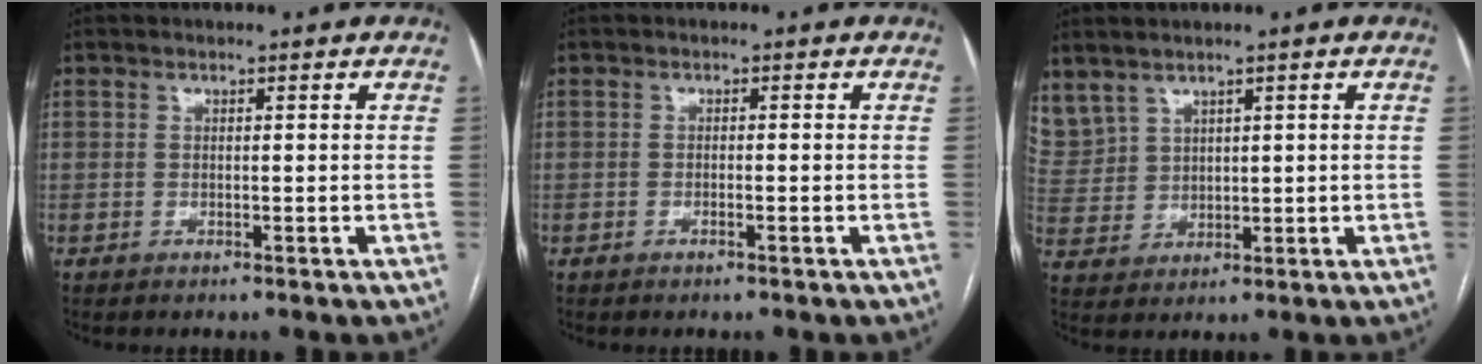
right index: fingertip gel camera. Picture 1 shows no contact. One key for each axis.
{"total": 0.8, "fx": -0.5, "fy": 0.0, "fz": 0.7, "tx": -0.014, "ty": 0.001, "tz": -0.008}
{"total": 9.2, "fx": 5.9, "fy": 6.4, "fz": 2.9, "tx": -0.096, "ty": 0.024, "tz": 0.148}